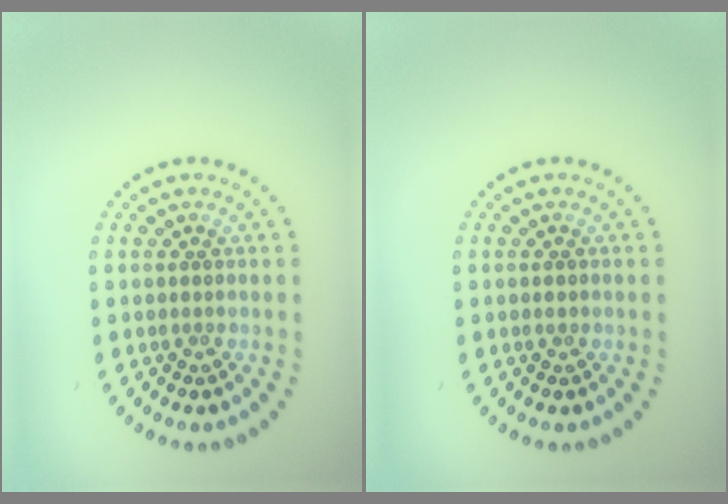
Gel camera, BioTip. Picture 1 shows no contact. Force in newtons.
{"total": 0.9, "press": 0.9, "slide": 0.0}